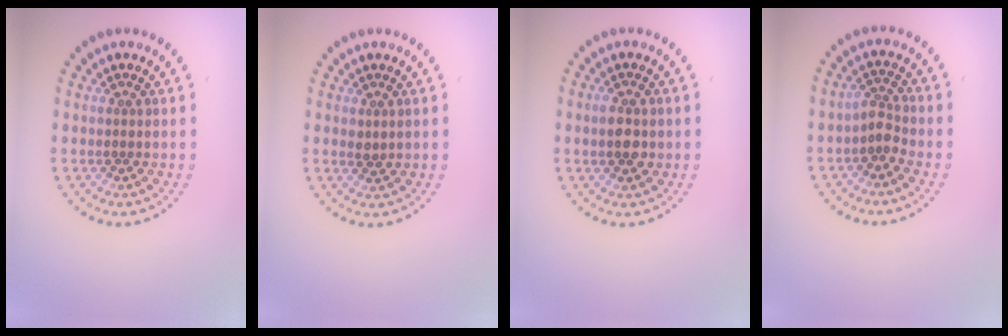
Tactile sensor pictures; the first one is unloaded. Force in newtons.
{"total": 0.8, "press": 0.8, "slide": 0.2}
{"total": 2.4, "press": 2.4, "slide": 0.1}
{"total": 1.9, "press": 1.5, "slide": 1.2}